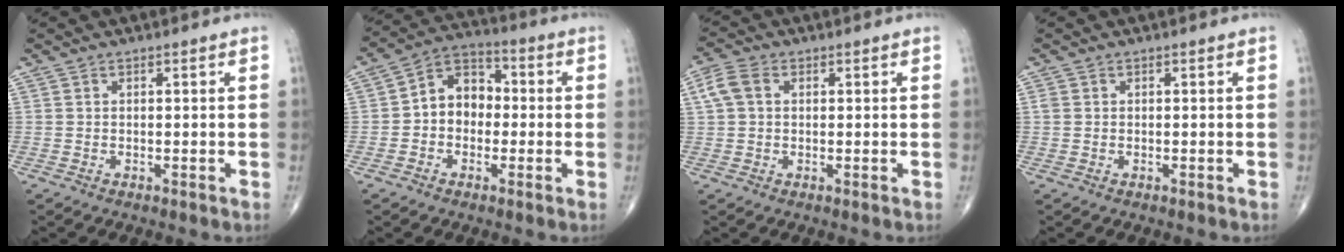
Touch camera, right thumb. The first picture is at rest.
{"total": 8.9, "force": [-0.5, 6.9, 5.6], "torque": [-0.059, 0.034, -0.024]}
{"total": 4.7, "force": [1.1, 3.4, 3.1], "torque": [-0.075, 0.013, 0.019]}
{"total": 0.8, "force": [0.1, 0.7, 0.3], "torque": [-0.004, 0.005, 0.003]}